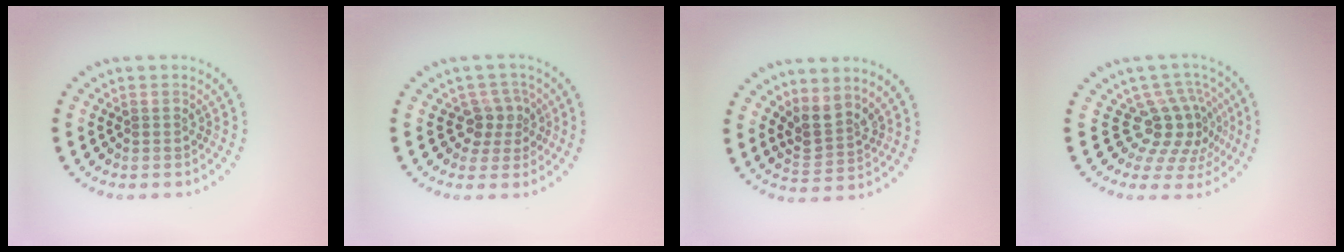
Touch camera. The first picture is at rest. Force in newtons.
{"total": 2.5, "press": 2.0, "slide": 1.5}
{"total": 2.7, "press": 1.9, "slide": 1.8}
{"total": 4.5, "press": 3.1, "slide": 3.3}